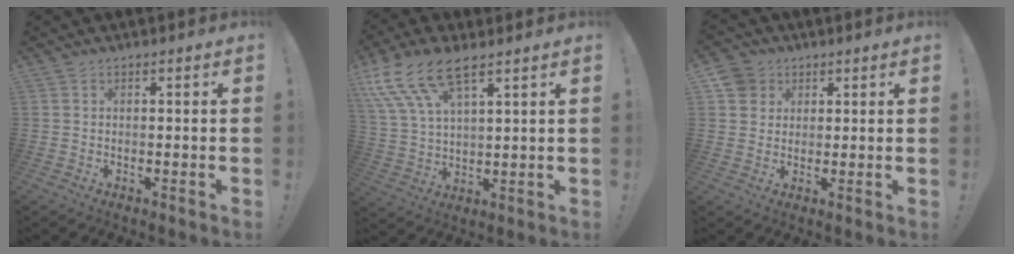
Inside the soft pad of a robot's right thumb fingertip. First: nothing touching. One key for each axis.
{"total": 13.4, "fx": 9.1, "fy": 4.9, "fz": 8.6, "tx": -0.191, "ty": -0.034, "tz": 0.168}
{"total": 5.6, "fx": 2.6, "fy": 4.9, "fz": 1.1, "tx": -0.021, "ty": -0.008, "tz": 0.051}